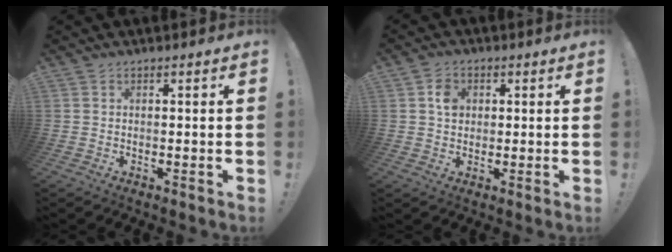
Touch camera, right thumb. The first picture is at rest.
{"total": 4.3, "force": [1.0, 3.6, 2.2], "torque": [-0.014, -0.004, 0.013]}